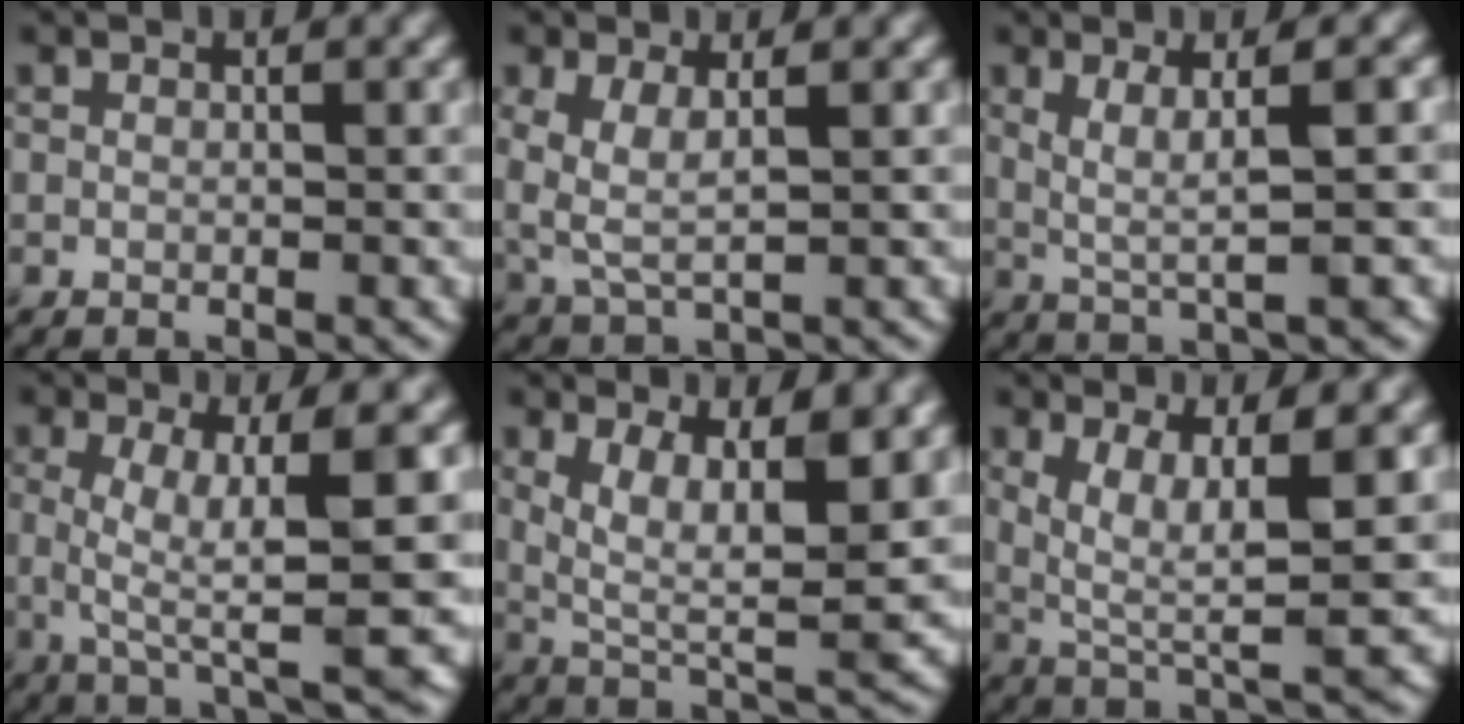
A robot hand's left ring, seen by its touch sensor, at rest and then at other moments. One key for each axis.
{"total": 3.6, "fx": 0.8, "fy": 1.6, "fz": 3.2, "tx": -0.078, "ty": -0.005, "tz": 0.016}
{"total": 3.9, "fx": 0.9, "fy": 0.6, "fz": 3.8, "tx": -0.071, "ty": 0.003, "tz": 0.022}
{"total": 8.2, "fx": 0.2, "fy": 1.9, "fz": 8.0, "tx": -0.132, "ty": -0.006, "tz": 0.007}
{"total": 8.3, "fx": 2.6, "fy": 3.1, "fz": 7.3, "tx": -0.134, "ty": -0.010, "tz": 0.047}
{"total": 6.8, "fx": 1.5, "fy": 1.8, "fz": 6.4, "tx": -0.118, "ty": -0.008, "tz": 0.031}